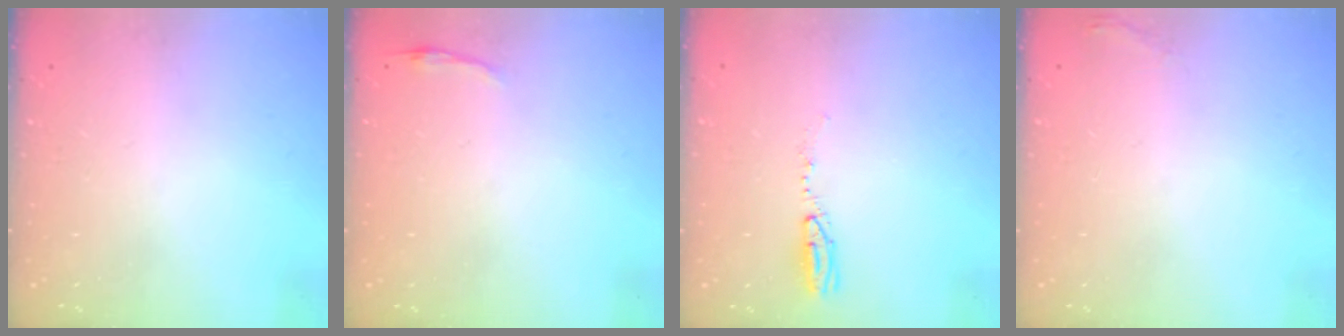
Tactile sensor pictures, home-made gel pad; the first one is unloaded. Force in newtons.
{"total": 2.9, "press": 2.8, "slide": 0.7}
{"total": 4.0, "press": 3.5, "slide": 2.0}
{"total": 3.9, "press": 3.2, "slide": 2.2}